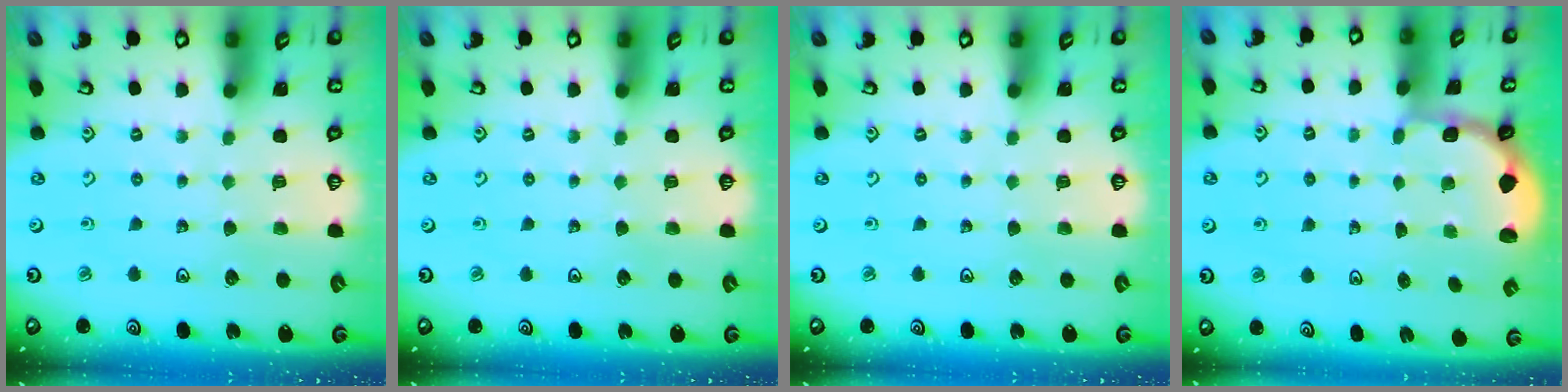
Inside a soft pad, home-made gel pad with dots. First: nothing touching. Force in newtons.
{"total": 0.0}
{"total": 0.0}
{"total": 1.8, "press": 1.6, "slide": 0.7}